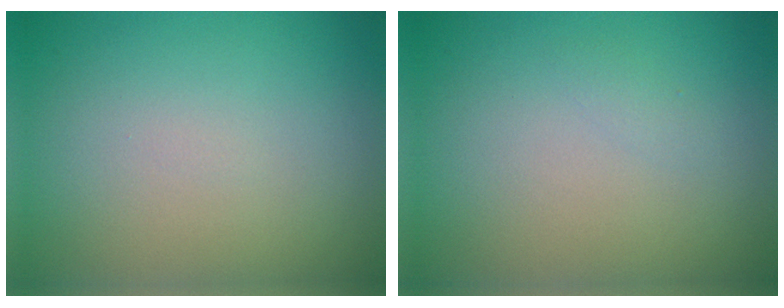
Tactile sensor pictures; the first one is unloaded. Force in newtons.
{"total": 0.5, "press": 0.5, "slide": 0.0}